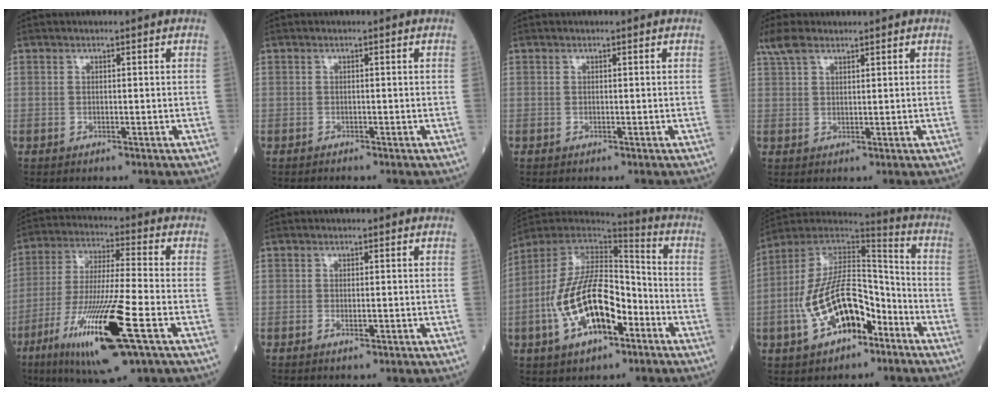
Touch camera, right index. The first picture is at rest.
{"total": 0.5, "force": [-0.5, 0.1, 0.0], "torque": [-0.006, -0.001, -0.012]}
{"total": 0.0}
{"total": 4.4, "force": [3.4, 1.6, 2.3], "torque": [-0.060, 0.018, 0.073]}
{"total": 18.5, "force": [-7.9, 1.3, 16.6], "torque": [-0.342, -0.041, -0.143]}
{"total": 1.2, "force": [-0.5, 0.3, 1.1], "torque": [-0.021, -0.002, -0.007]}
{"total": 17.7, "force": [-5.7, 7.6, 14.9], "torque": [-0.294, 0.015, -0.097]}
{"total": 16.6, "force": [-6.1, 8.1, 13.1], "torque": [-0.252, 0.028, -0.103]}